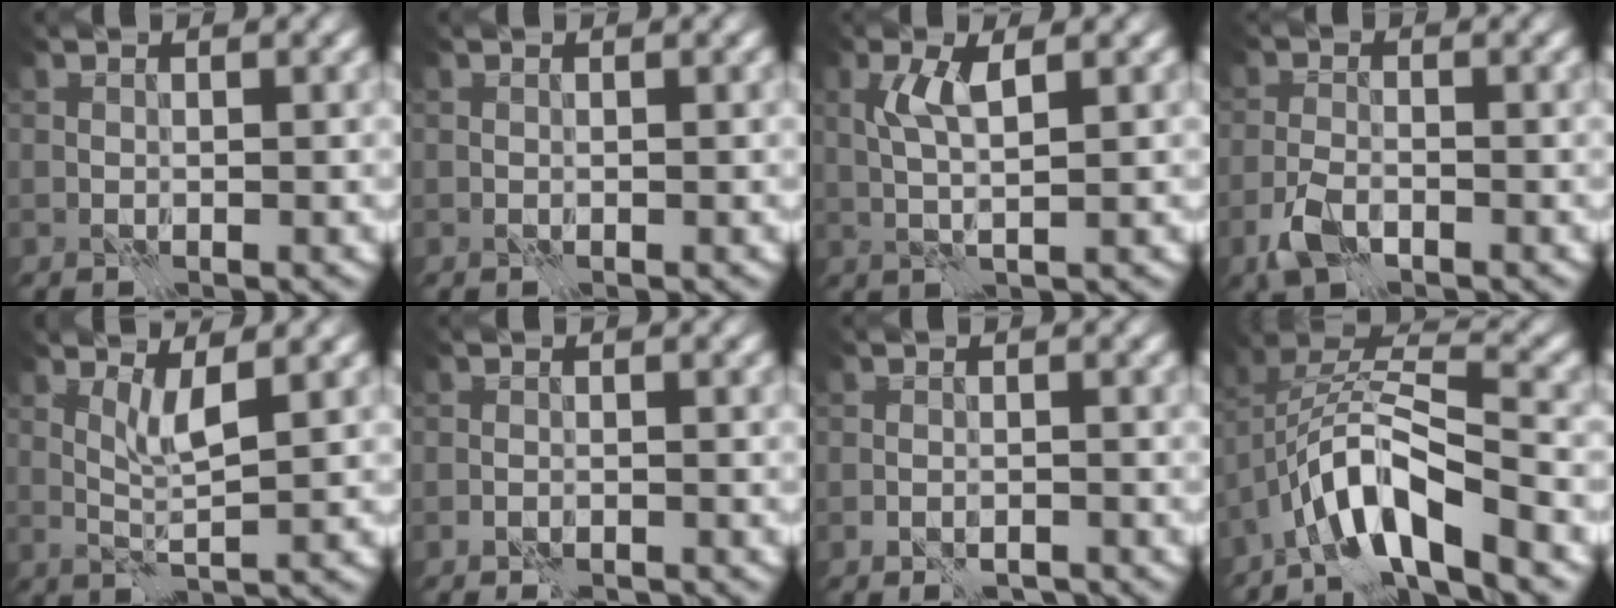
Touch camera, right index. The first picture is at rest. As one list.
[{"total": 0.0}, {"total": 2.7, "force": [1.4, -0.1, 2.4], "torque": [-0.050, 0.006, 0.025]}, {"total": 2.9, "force": [-1.9, 1.2, 1.8], "torque": [-0.039, 0.000, -0.045]}, {"total": 2.4, "force": [1.5, -0.5, 1.8], "torque": [-0.036, -0.003, 0.034]}, {"total": 0.7, "force": [-0.7, -0.3, 0.2], "torque": [0.001, 0.002, -0.013]}, {"total": 1.0, "force": [-0.8, 0.1, 0.7], "torque": [-0.009, -0.001, -0.012]}, {"total": 7.4, "force": [-4.3, 2.0, 5.7], "torque": [-0.091, 0.014, -0.090]}]